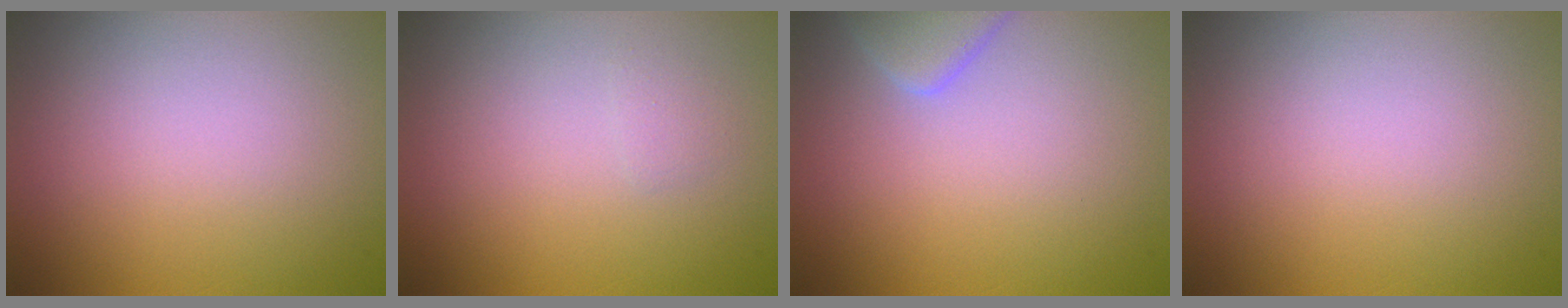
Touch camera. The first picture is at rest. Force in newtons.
{"total": 0.6, "press": 0.6, "slide": 0.1}
{"total": 2.9, "press": 2.8, "slide": 0.3}
{"total": 0.0}